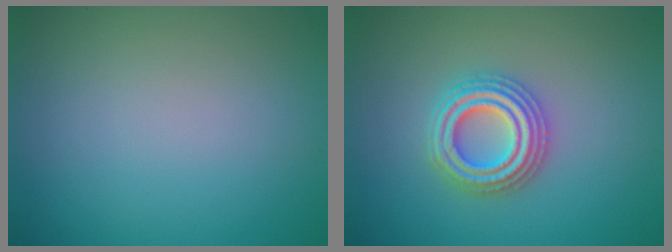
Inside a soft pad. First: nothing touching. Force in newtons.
{"total": 4.3, "press": 4.3, "slide": 0.7}